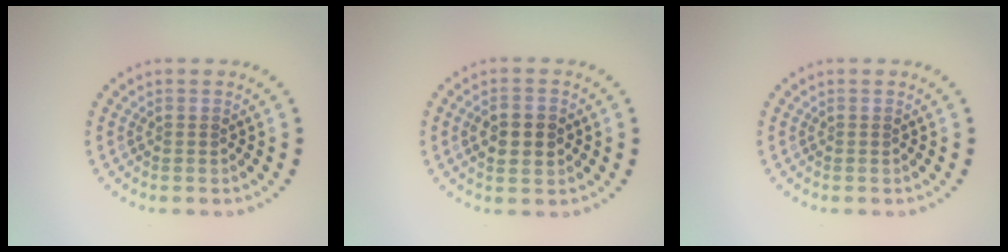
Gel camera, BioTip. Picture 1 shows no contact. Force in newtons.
{"total": 3.6, "press": 3.6, "slide": 0.0}
{"total": 0.0}